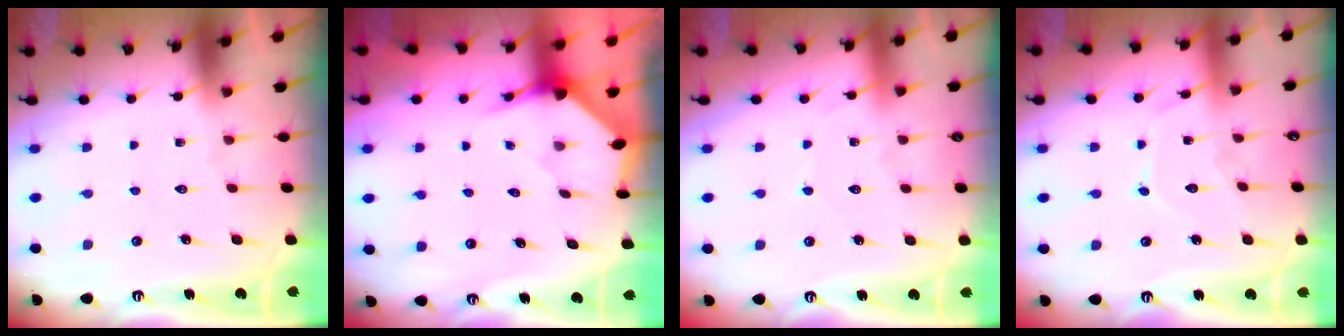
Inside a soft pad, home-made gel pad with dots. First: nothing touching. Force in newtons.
{"total": 3.2, "press": 3.2, "slide": 0.1}
{"total": 2.4, "press": 2.4, "slide": 0.3}
{"total": 8.5, "press": 8.5, "slide": 0.9}